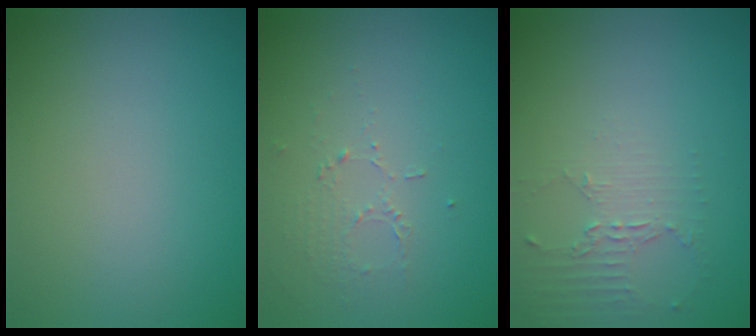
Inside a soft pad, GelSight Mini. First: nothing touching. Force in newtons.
{"total": 1.3, "press": 0.6, "slide": 1.1}
{"total": 2.0, "press": 1.5, "slide": 1.4}